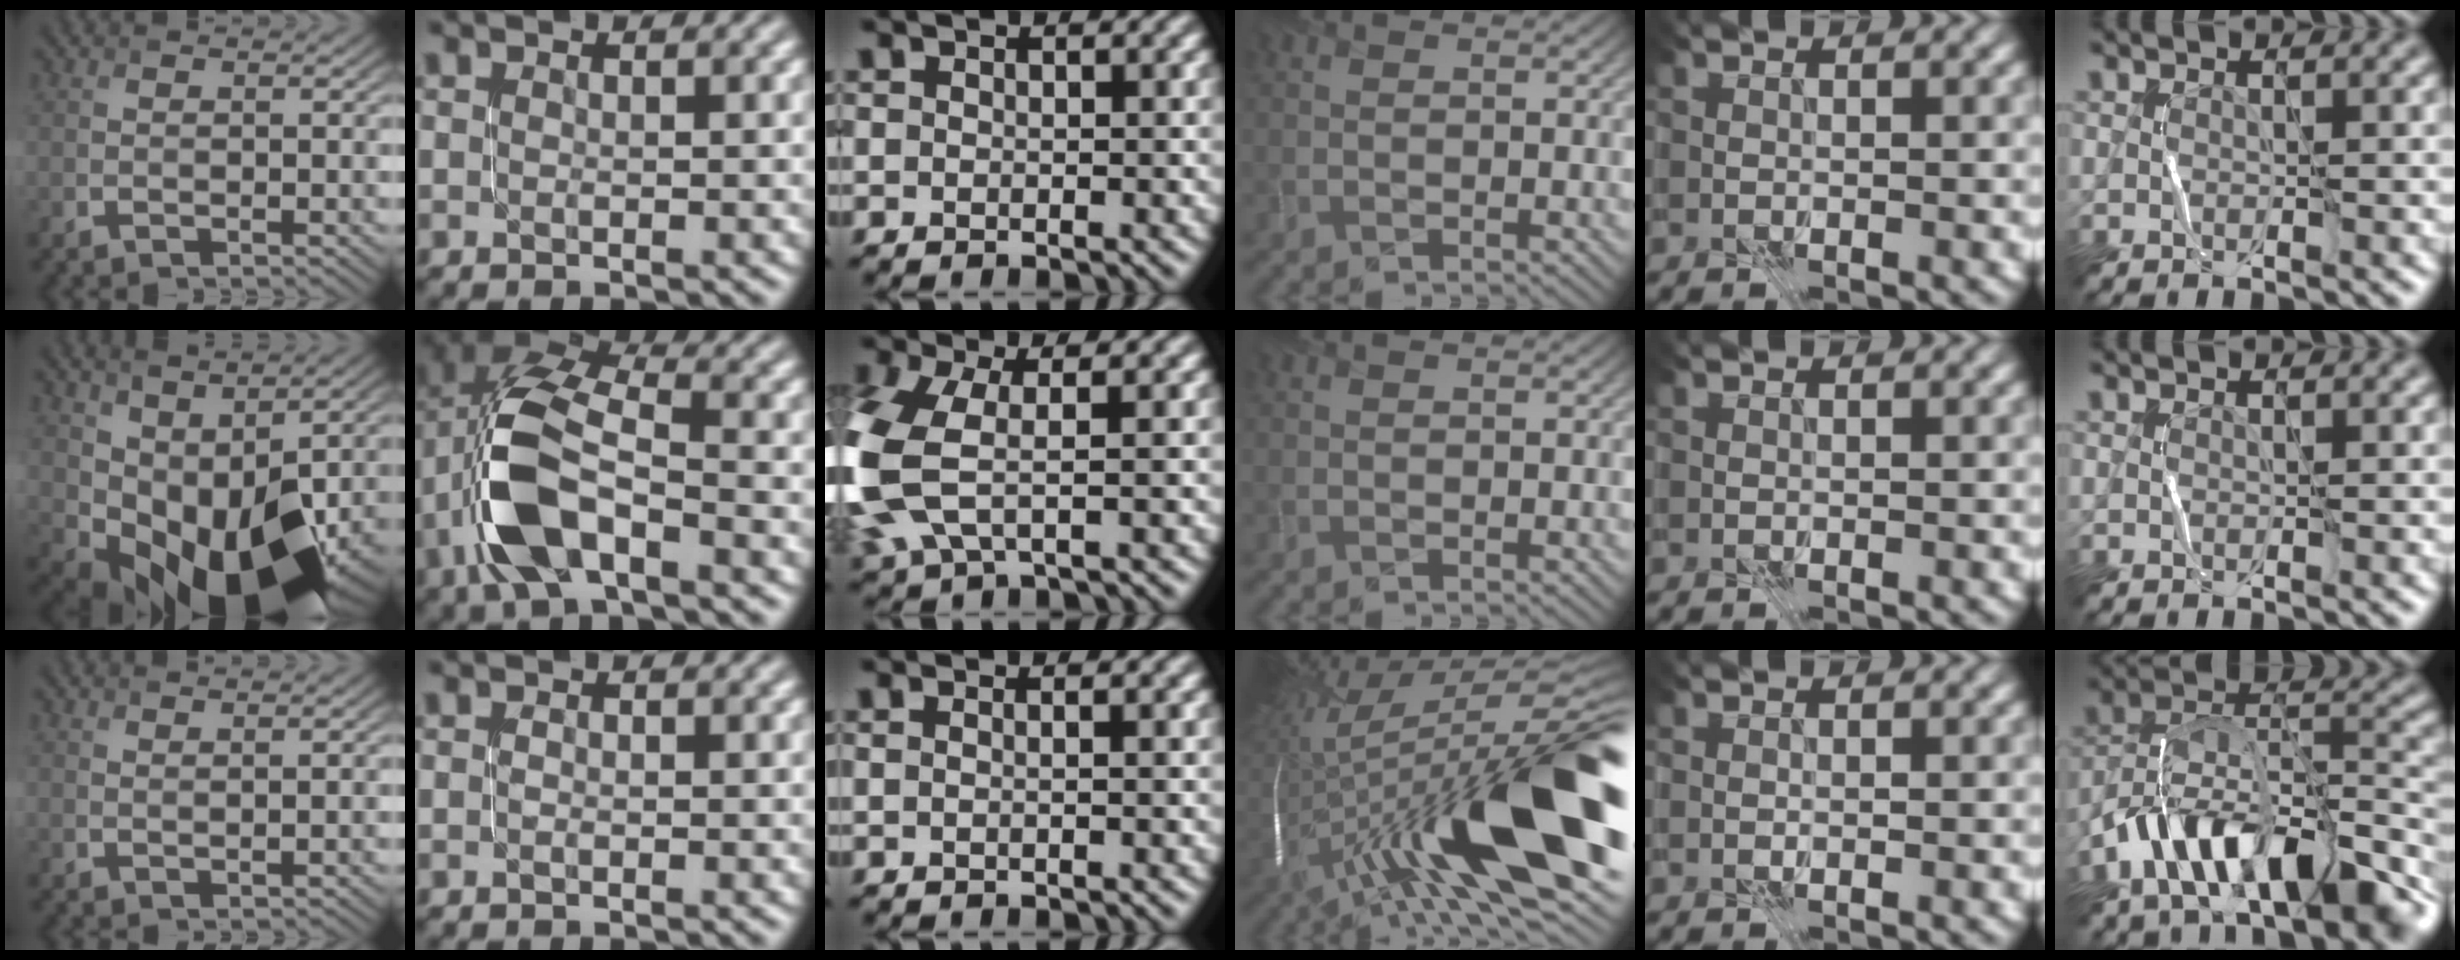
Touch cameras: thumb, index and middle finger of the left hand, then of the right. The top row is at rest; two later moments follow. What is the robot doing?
{"motion": "close", "object": "stapler"}